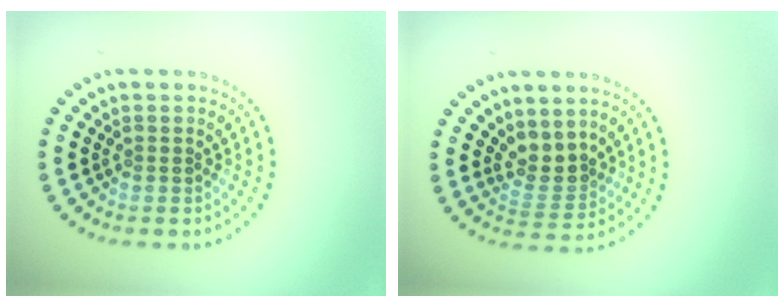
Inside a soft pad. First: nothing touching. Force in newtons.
{"total": 2.5, "press": 2.0, "slide": 1.5}